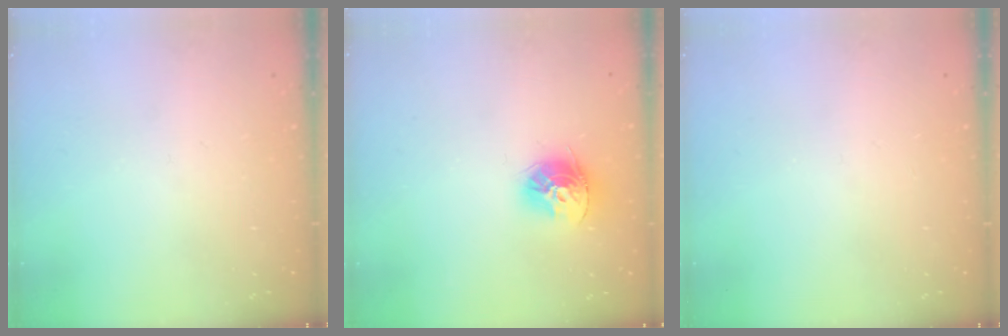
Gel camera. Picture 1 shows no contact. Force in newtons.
{"total": 12.2, "press": 12.1, "slide": 1.1}
{"total": 0.0}